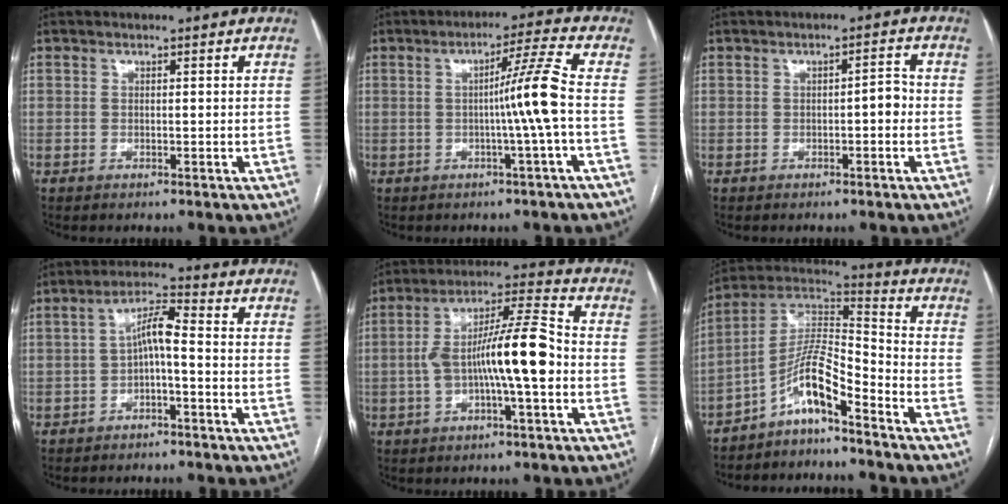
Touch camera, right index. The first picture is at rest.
{"total": 7.0, "force": [-0.9, -2.1, 6.6], "torque": [-0.104, 0.008, -0.013]}
{"total": 2.4, "force": [-0.5, 0.7, 2.3], "torque": [-0.027, 0.009, -0.008]}
{"total": 5.3, "force": [-1.0, 0.9, 5.1], "torque": [-0.094, 0.024, -0.018]}
{"total": 12.8, "force": [-2.0, 1.7, 12.5], "torque": [-0.226, 0.025, -0.036]}
{"total": 9.5, "force": [-6.1, 1.2, 7.1], "torque": [-0.146, 0.023, -0.118]}